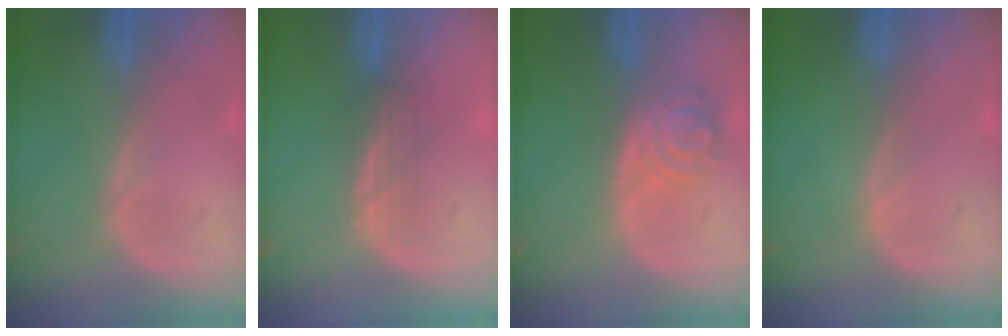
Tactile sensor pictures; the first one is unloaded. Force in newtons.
{"total": 2.1, "press": 2.1, "slide": 0.2}
{"total": 4.3, "press": 4.3, "slide": 0.4}
{"total": 0.0}